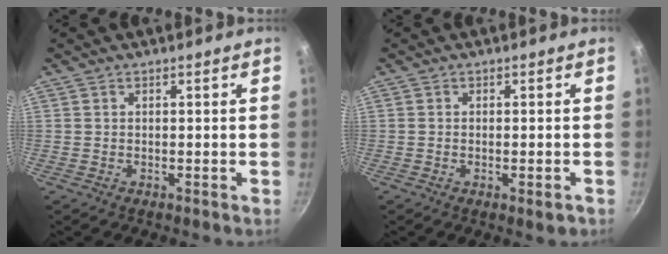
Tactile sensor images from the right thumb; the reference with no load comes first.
{"total": 2.3, "force": [-1.0, 0.6, 2.1], "torque": [-0.035, -0.003, -0.017]}